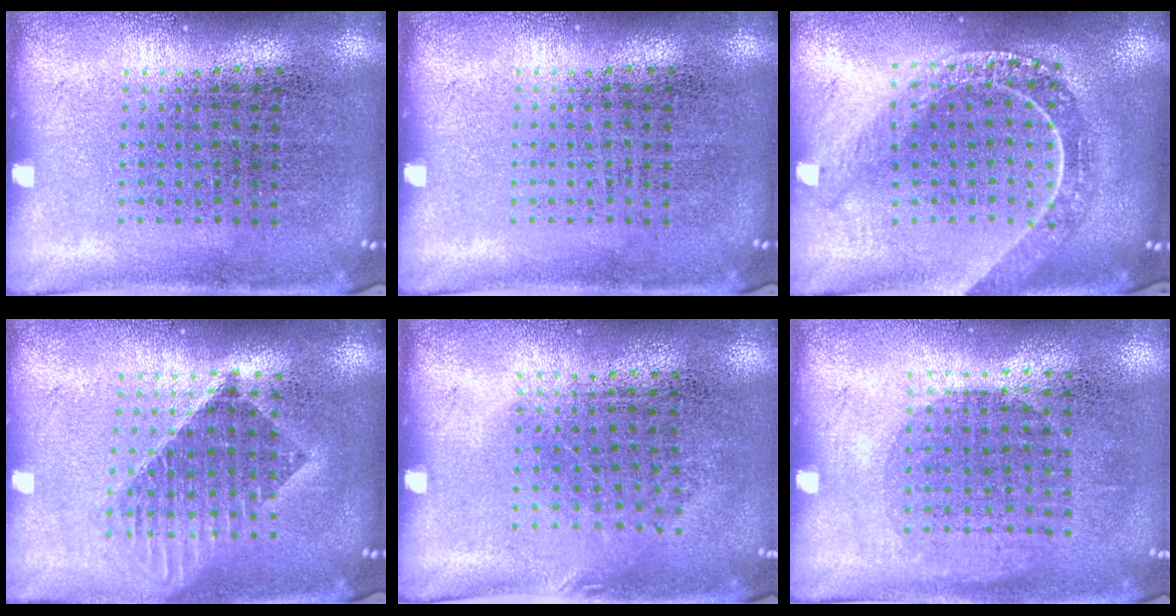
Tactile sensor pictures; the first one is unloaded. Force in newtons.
{"total": 0.0}
{"total": 2.3, "press": 1.9, "slide": 1.2}
{"total": 1.5, "press": 1.3, "slide": 0.8}
{"total": 0.8, "press": 0.6, "slide": 0.5}
{"total": 1.0, "press": 0.9, "slide": 0.4}